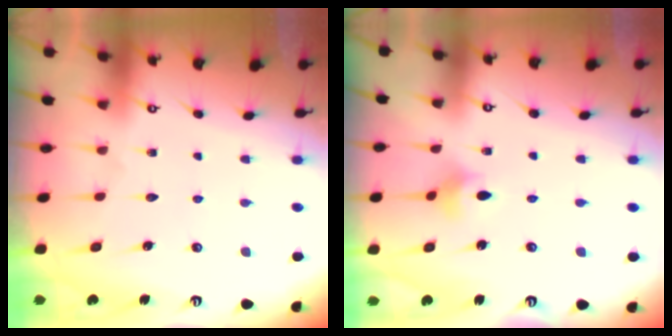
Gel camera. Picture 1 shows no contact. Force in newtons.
{"total": 4.8, "press": 4.7, "slide": 0.8}